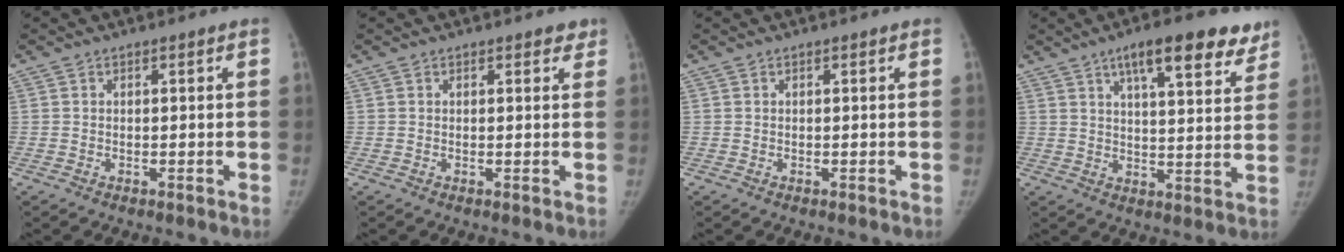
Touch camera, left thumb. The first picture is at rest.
{"total": 1.8, "force": [1.3, 0.9, 0.7], "torque": [0.012, -0.005, 0.009]}
{"total": 0.0}
{"total": 14.5, "force": [9.2, 4.5, 10.2], "torque": [-0.108, -0.033, 0.131]}